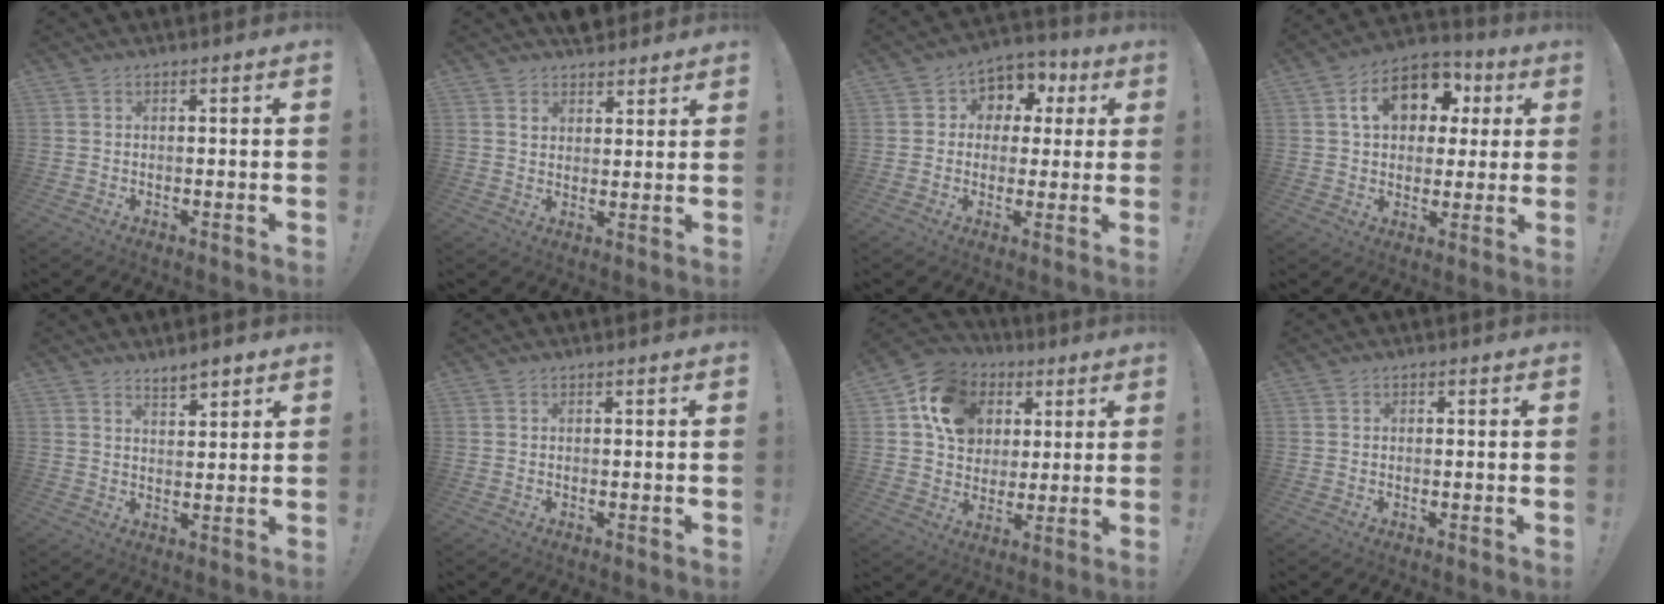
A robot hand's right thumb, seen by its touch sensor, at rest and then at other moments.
{"total": 5.0, "force": [4.0, 2.8, 0.8], "torque": [-0.003, -0.029, 0.073]}
{"total": 7.4, "force": [0.8, 6.8, 2.8], "torque": [-0.033, 0.001, 0.018]}
{"total": 15.2, "force": [5.0, 10.7, 9.5], "torque": [-0.151, 0.000, 0.094]}
{"total": 4.7, "force": [4.0, 1.5, 2.1], "torque": [-0.023, -0.025, 0.068]}
{"total": 0.0}
{"total": 15.8, "force": [5.3, 12.9, 7.6], "torque": [-0.103, -0.014, 0.106]}
{"total": 0.6, "force": [-0.1, 0.5, 0.2], "torque": [-0.004, 0.003, -0.003]}